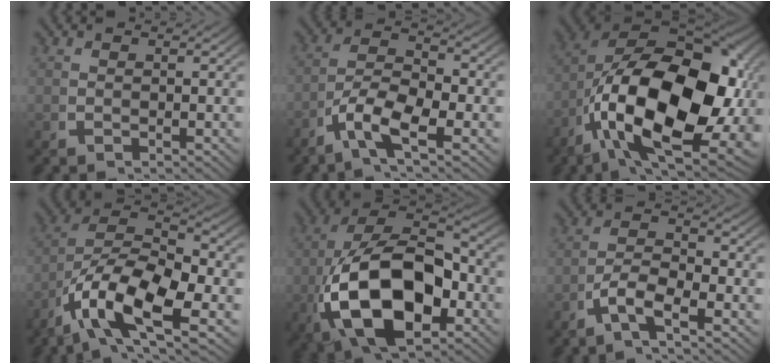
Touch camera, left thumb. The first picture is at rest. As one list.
[{"total": 7.0, "force": [-1.4, 3.6, 5.8], "torque": [-0.119, -0.024, -0.026]}, {"total": 25.5, "force": [-1.8, 15.2, 20.4], "torque": [-0.391, -0.088, 0.014]}, {"total": 14.7, "force": [-1.6, 9.4, 11.1], "torque": [-0.235, -0.037, -0.024]}, {"total": 19.8, "force": [-2.2, 12.6, 15.1], "torque": [-0.325, -0.073, -0.001]}, {"total": 5.0, "force": [-1.4, 2.6, 4.0], "torque": [-0.089, -0.016, -0.028]}]